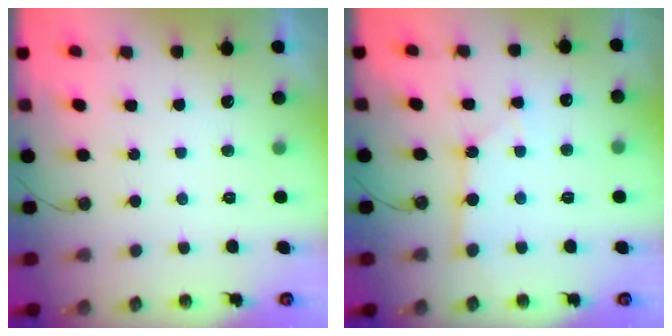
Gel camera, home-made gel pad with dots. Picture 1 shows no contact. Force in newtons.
{"total": 2.7, "press": 2.7, "slide": 0.3}